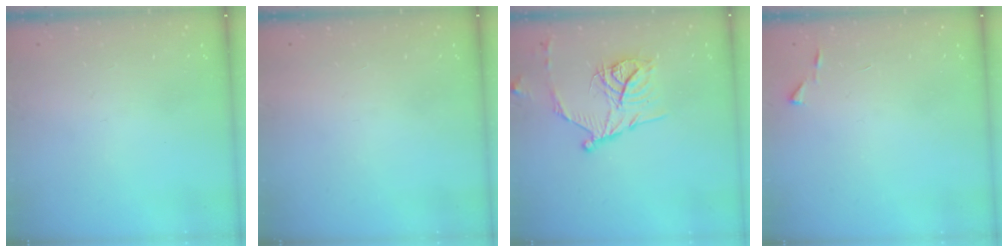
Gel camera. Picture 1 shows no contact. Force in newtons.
{"total": 1.5, "press": 1.5, "slide": 0.1}
{"total": 15.4, "press": 15.3, "slide": 1.5}
{"total": 3.1, "press": 3.1, "slide": 0.3}